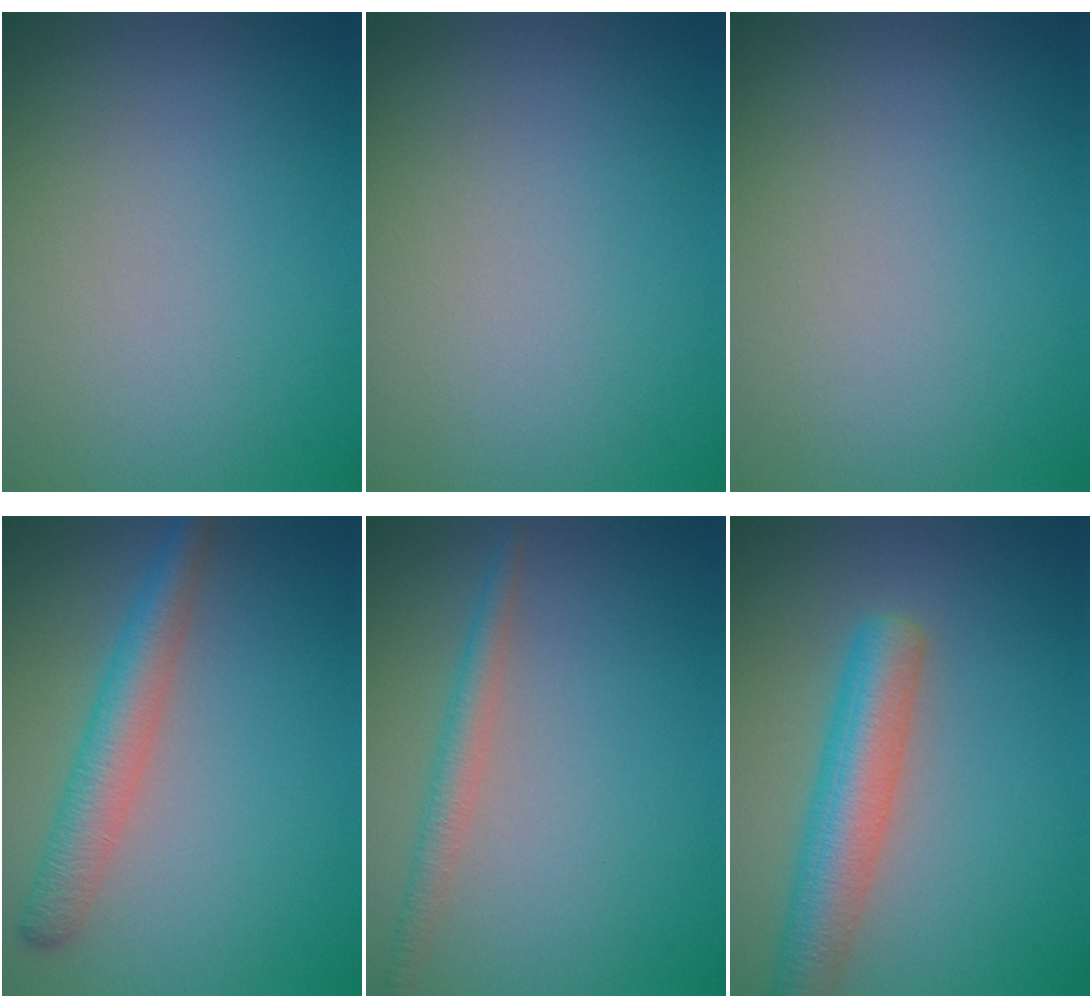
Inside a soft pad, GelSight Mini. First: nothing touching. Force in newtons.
{"total": 0.0}
{"total": 0.0}
{"total": 4.0, "press": 4.0, "slide": 0.1}
{"total": 2.2, "press": 2.1, "slide": 0.0}
{"total": 5.6, "press": 5.6, "slide": 0.2}